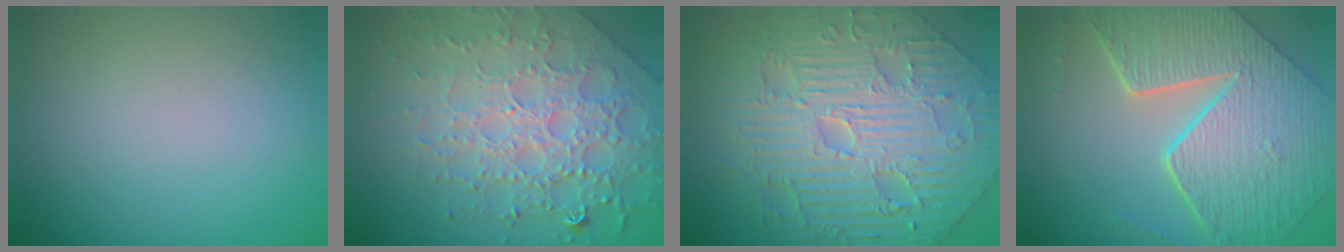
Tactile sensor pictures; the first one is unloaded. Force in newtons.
{"total": 7.9, "press": 5.6, "slide": 5.6}
{"total": 9.4, "press": 7.1, "slide": 6.3}
{"total": 9.2, "press": 6.6, "slide": 6.4}